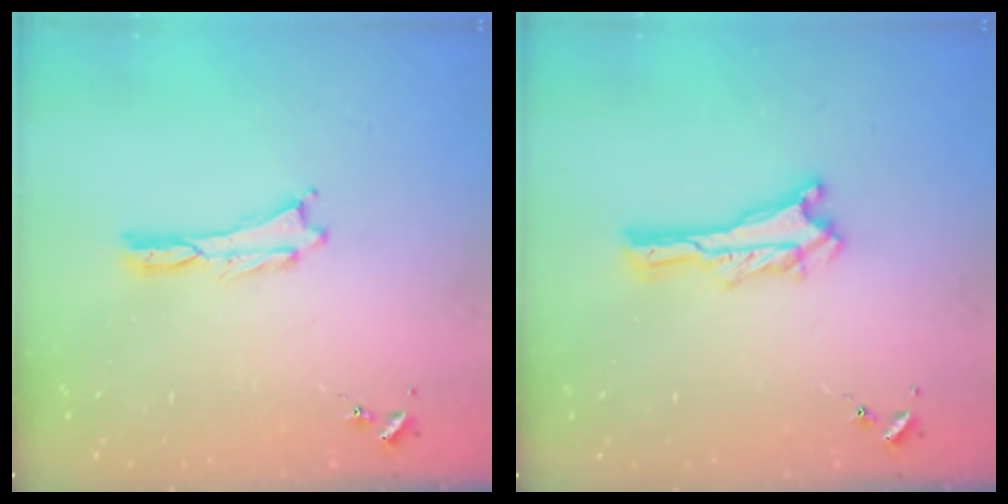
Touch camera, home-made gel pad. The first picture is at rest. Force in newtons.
{"total": 0.0}